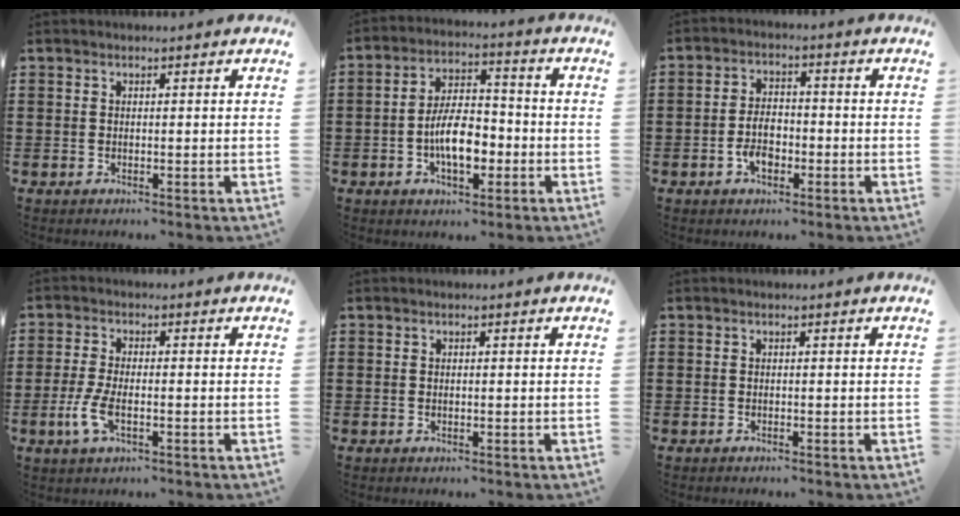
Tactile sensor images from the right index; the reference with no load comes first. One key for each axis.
{"total": 8.4, "fx": -2.4, "fy": 4.1, "fz": 6.9, "tx": -0.122, "ty": 0.003, "tz": -0.050}
{"total": 4.7, "fx": -1.8, "fy": 2.5, "fz": 3.6, "tx": -0.078, "ty": -0.002, "tz": -0.034}
{"total": 4.4, "fx": -1.5, "fy": 1.5, "fz": 3.9, "tx": -0.094, "ty": -0.009, "tz": -0.033}
{"total": 0.0}
{"total": 0.0}